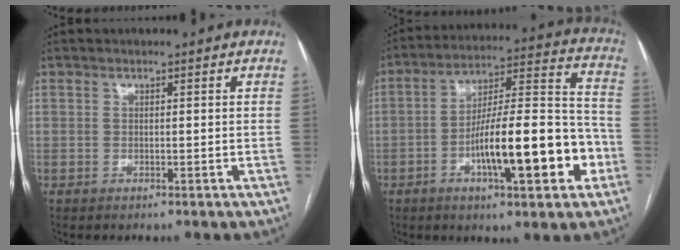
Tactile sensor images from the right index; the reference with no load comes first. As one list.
[{"total": 18.0, "force": [-6.1, 3.6, 16.5], "torque": [-0.265, 0.018, -0.090]}]